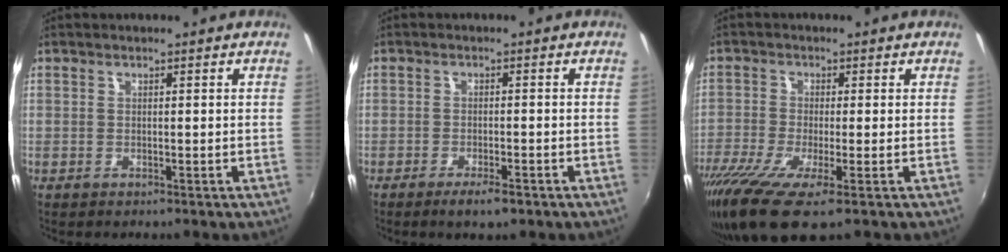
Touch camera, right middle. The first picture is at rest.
{"total": 3.9, "force": [-2.6, 0.9, 2.7], "torque": [-0.061, -0.009, -0.045]}
{"total": 11.4, "force": [-6.9, 2.1, 8.8], "torque": [-0.199, -0.055, -0.129]}